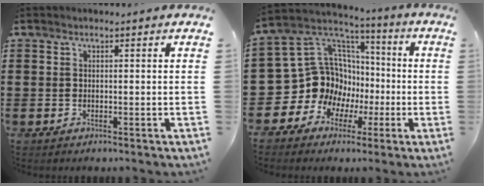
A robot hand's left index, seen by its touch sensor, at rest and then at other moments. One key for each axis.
{"total": 14.1, "fx": -1.2, "fy": 13.3, "fz": 4.7, "tx": -0.141, "ty": -0.030, "tz": -0.002}